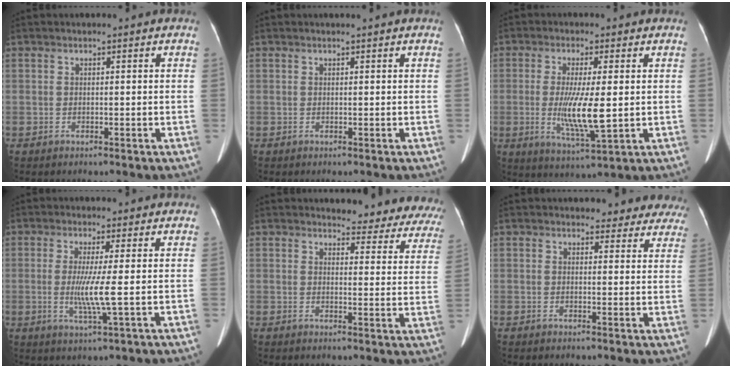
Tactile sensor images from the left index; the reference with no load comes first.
{"total": 0.9, "force": [0.9, 0.0, 0.4], "torque": [-0.006, 0.009, 0.014]}
{"total": 8.5, "force": [-0.4, 1.1, 8.4], "torque": [-0.165, -0.023, -0.007]}
{"total": 5.3, "force": [-0.3, -0.8, 5.2], "torque": [-0.110, -0.018, -0.006]}
{"total": 16.0, "force": [15.3, 3.8, 2.8], "torque": [0.005, -0.072, 0.139]}
{"total": 9.6, "force": [8.9, 3.5, 1.1], "torque": [0.029, -0.017, 0.069]}